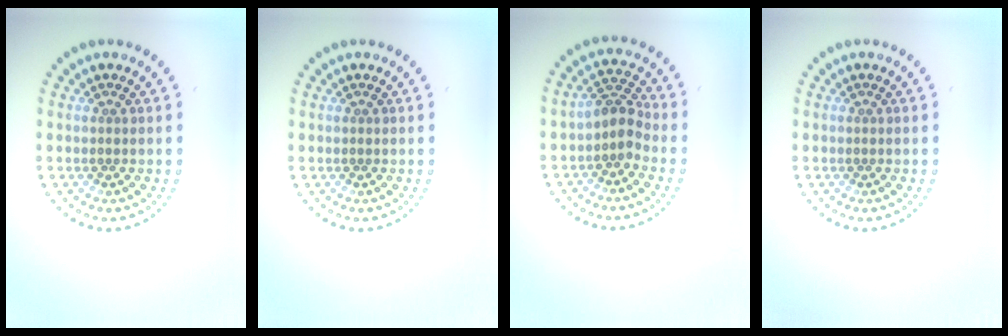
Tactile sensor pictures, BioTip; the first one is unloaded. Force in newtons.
{"total": 0.0}
{"total": 2.7, "press": 2.1, "slide": 1.7}
{"total": 0.0}